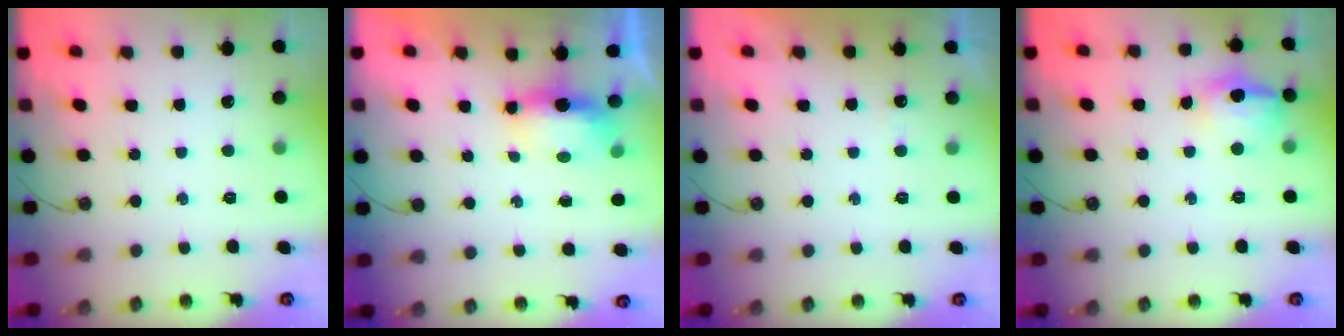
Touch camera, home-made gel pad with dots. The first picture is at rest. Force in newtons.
{"total": 6.6, "press": 6.1, "slide": 2.7}
{"total": 2.5, "press": 2.4, "slide": 0.5}
{"total": 13.3, "press": 13.2, "slide": 1.4}